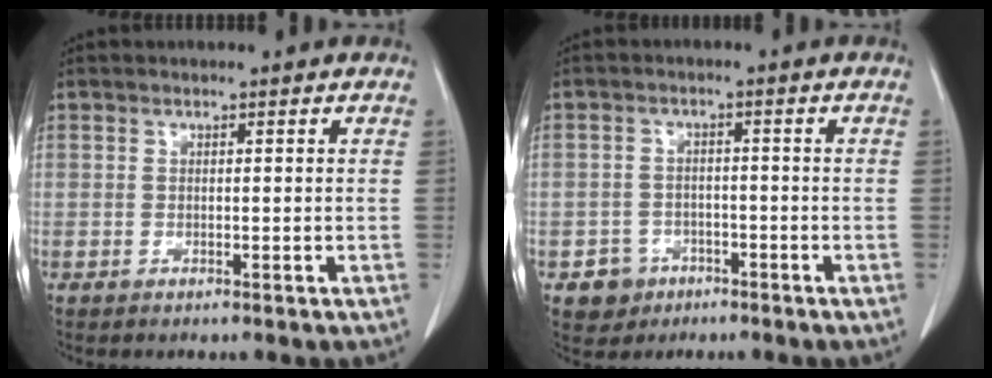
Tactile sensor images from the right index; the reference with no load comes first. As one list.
[{"total": 4.1, "force": [-2.3, 3.4, 0.3], "torque": [0.000, 0.014, -0.032]}]